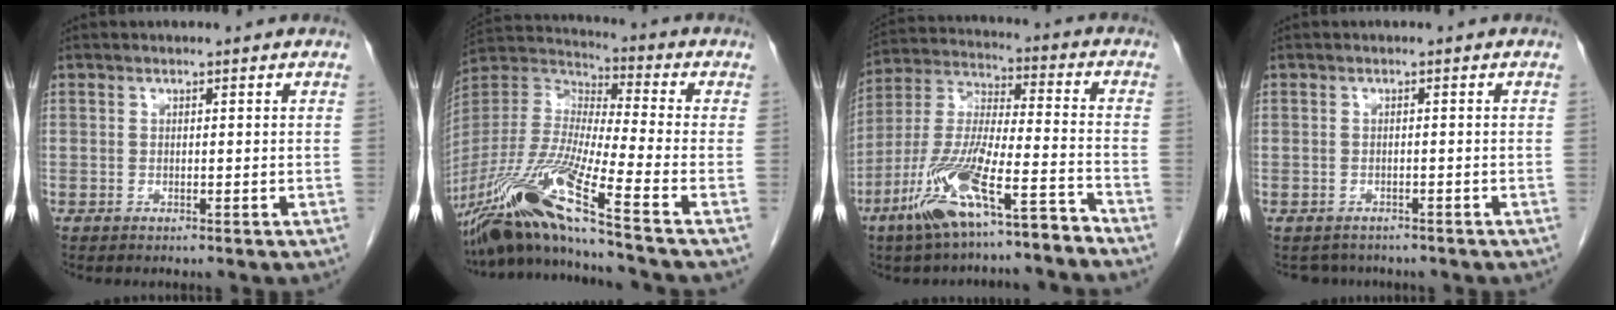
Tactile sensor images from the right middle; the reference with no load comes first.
{"total": 17.8, "force": [-12.0, -1.7, 13.1], "torque": [-0.285, -0.026, -0.228]}
{"total": 14.6, "force": [-9.7, 1.9, 10.7], "torque": [-0.223, -0.007, -0.179]}
{"total": 3.3, "force": [-2.8, 1.7, 0.2], "torque": [-0.006, 0.003, -0.037]}